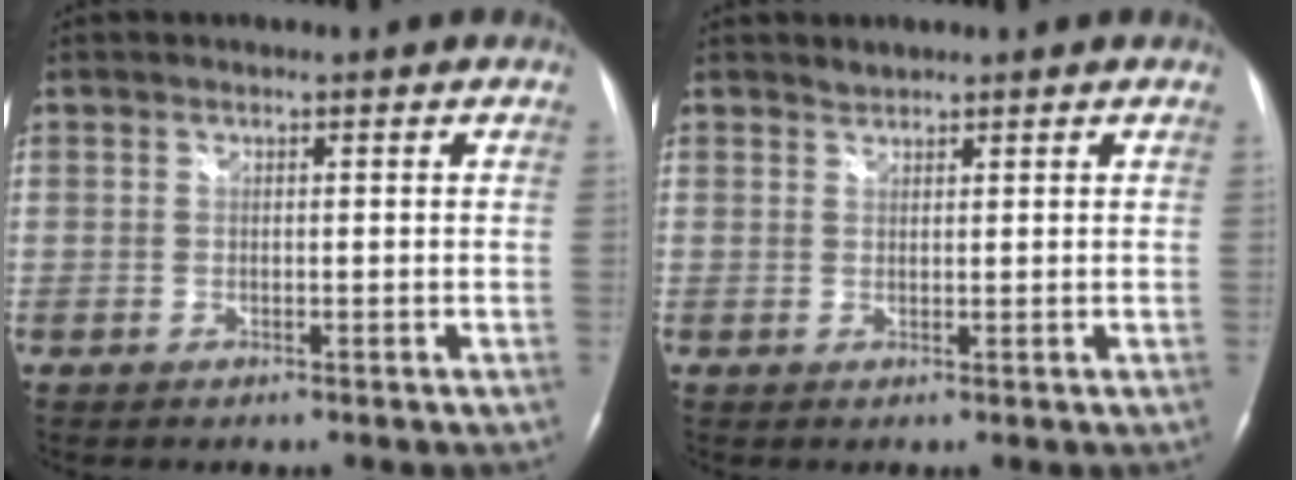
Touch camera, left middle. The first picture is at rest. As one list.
[{"total": 1.0, "force": [1.0, 0.2, -0.1], "torque": [0.000, 0.001, 0.018]}]